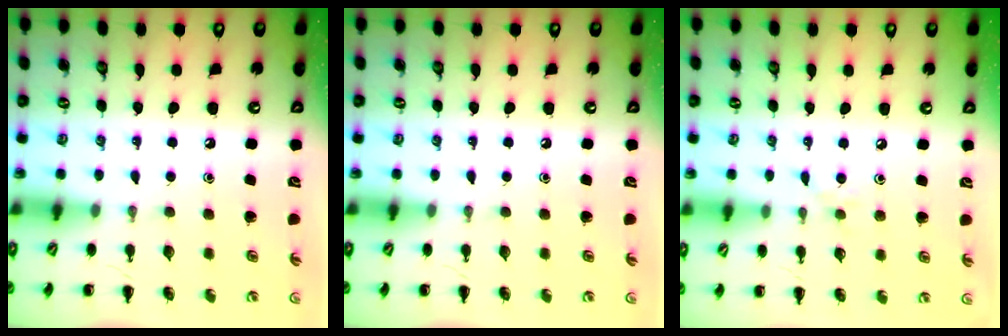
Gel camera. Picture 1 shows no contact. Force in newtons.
{"total": 0.0}
{"total": 4.5, "press": 4.1, "slide": 1.8}